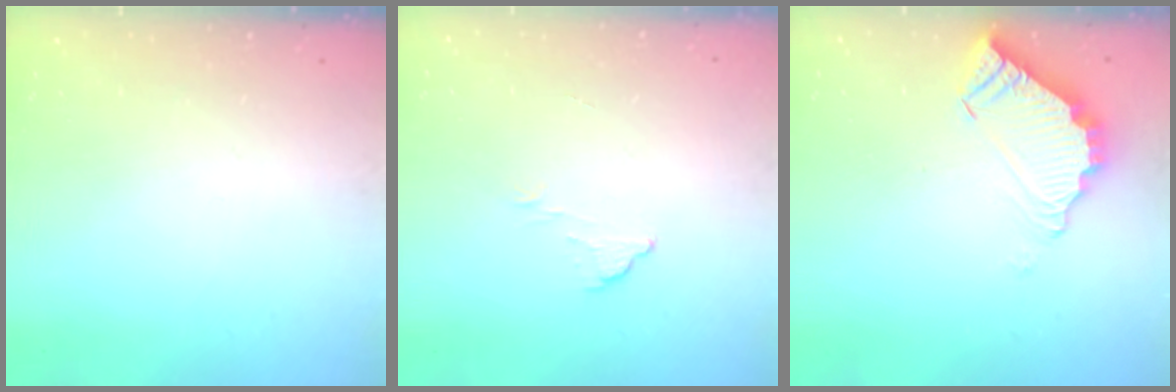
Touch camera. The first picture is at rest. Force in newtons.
{"total": 3.6, "press": 3.6, "slide": 0.2}
{"total": 7.9, "press": 7.9, "slide": 0.3}